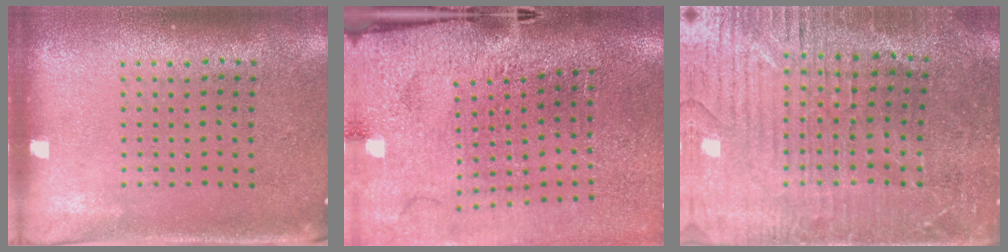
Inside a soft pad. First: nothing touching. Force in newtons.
{"total": 3.6, "press": 3.0, "slide": 1.9}
{"total": 3.2, "press": 3.2, "slide": 0.7}